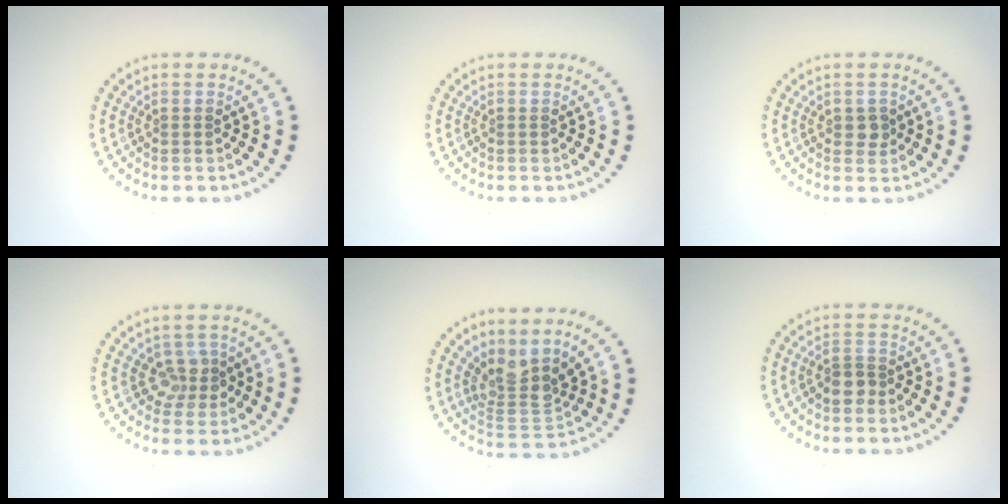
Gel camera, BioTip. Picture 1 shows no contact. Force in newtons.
{"total": 0.0}
{"total": 1.2, "press": 1.2, "slide": 0.2}
{"total": 2.3, "press": 2.0, "slide": 1.2}
{"total": 3.7, "press": 2.7, "slide": 2.5}
{"total": 2.0, "press": 1.7, "slide": 0.9}